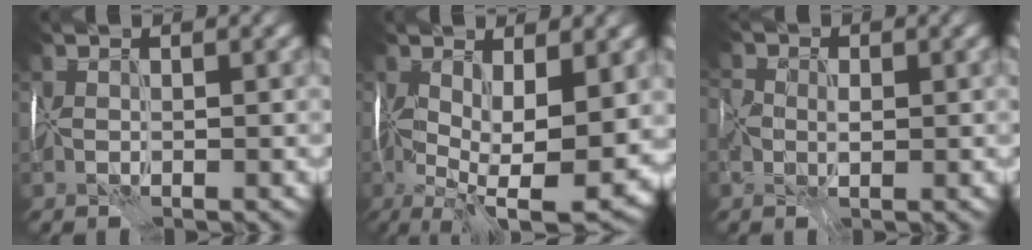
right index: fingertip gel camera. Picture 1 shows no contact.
{"total": 12.3, "force": [-1.6, 5.4, 11.0], "torque": [-0.189, -0.020, -0.021]}
{"total": 3.4, "force": [-0.7, 2.6, 2.1], "torque": [-0.041, 0.003, -0.013]}